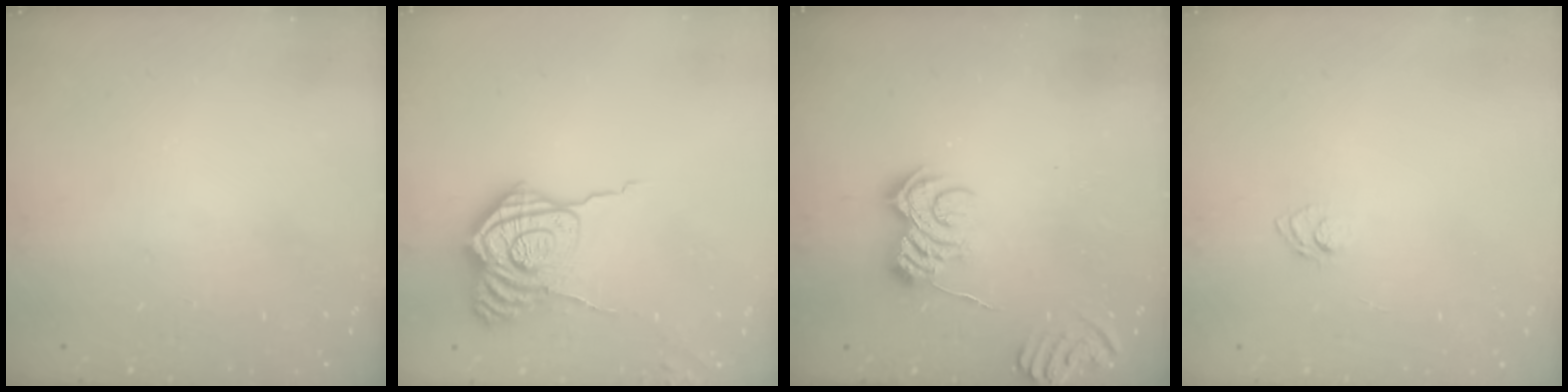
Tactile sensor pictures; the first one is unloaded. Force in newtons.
{"total": 14.3, "press": 14.3, "slide": 1.1}
{"total": 5.4, "press": 5.3, "slide": 1.0}
{"total": 3.7, "press": 3.5, "slide": 1.3}